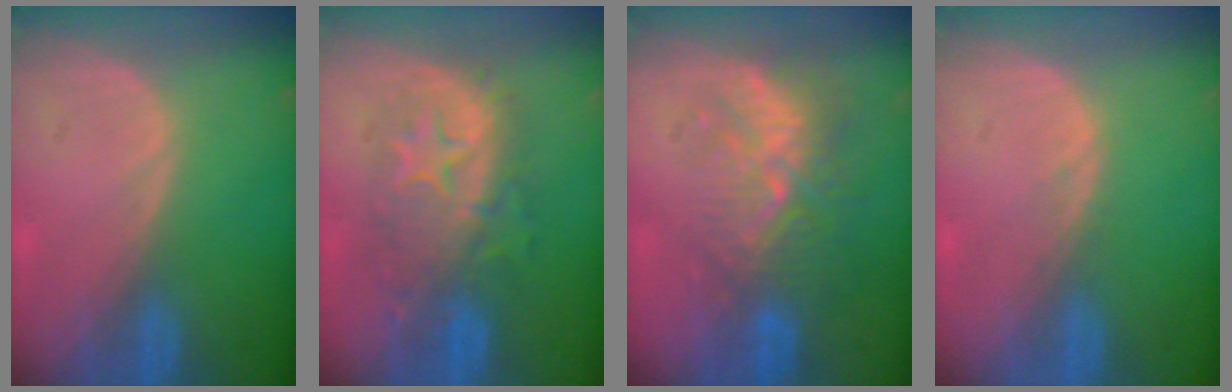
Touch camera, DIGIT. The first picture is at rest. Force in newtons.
{"total": 8.4, "press": 8.4, "slide": 0.2}
{"total": 9.3, "press": 8.6, "slide": 3.5}
{"total": 0.6, "press": 0.6, "slide": 0.1}